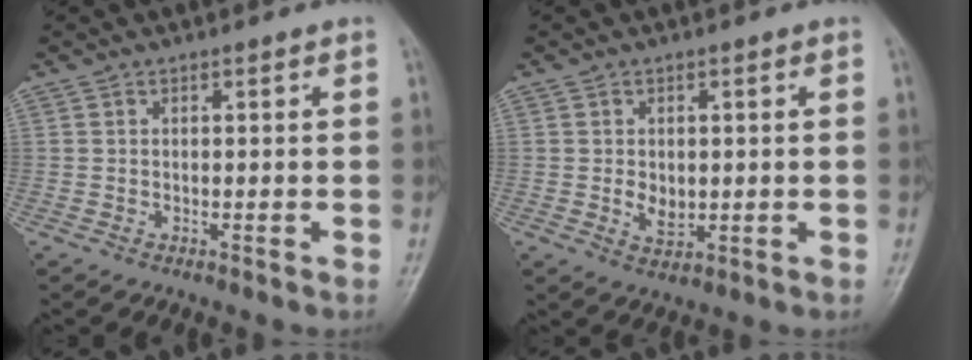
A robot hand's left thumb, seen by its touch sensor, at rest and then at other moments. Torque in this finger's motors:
{"motor_torque": [-0.01, 0.15, 0.20, 0.03, 0.02]}